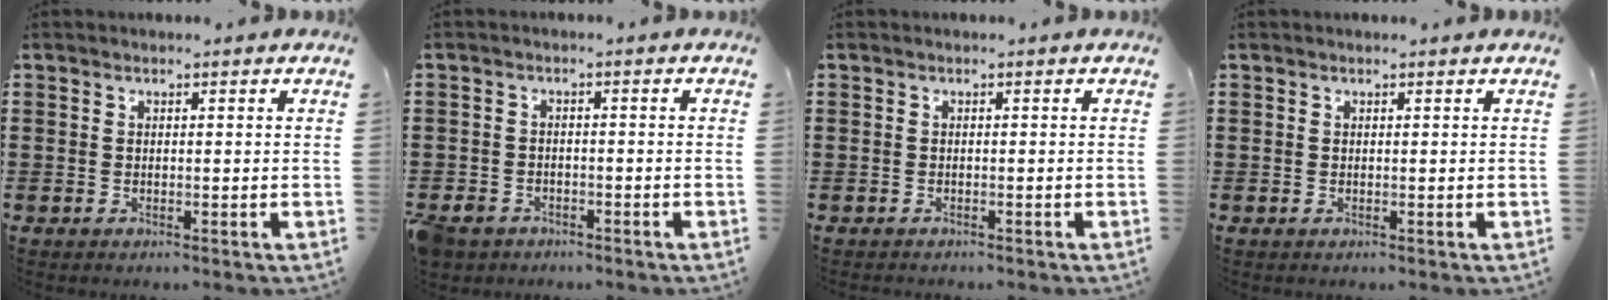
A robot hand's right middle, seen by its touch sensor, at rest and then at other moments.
{"total": 2.7, "force": [-2.4, 1.3, 0.4], "torque": [-0.028, -0.005, -0.055]}
{"total": 0.8, "force": [-0.7, 0.0, -0.2], "torque": [-0.004, 0.004, -0.016]}
{"total": 0.0}